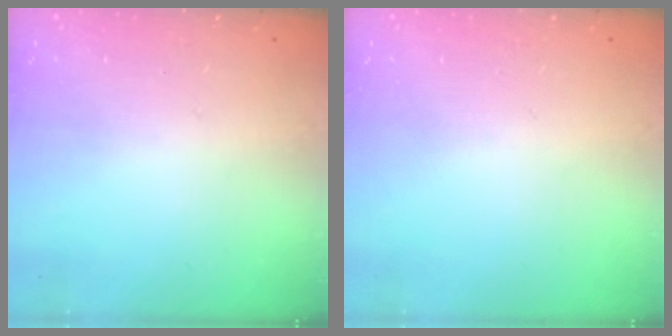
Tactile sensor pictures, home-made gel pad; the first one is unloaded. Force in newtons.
{"total": 0.0}